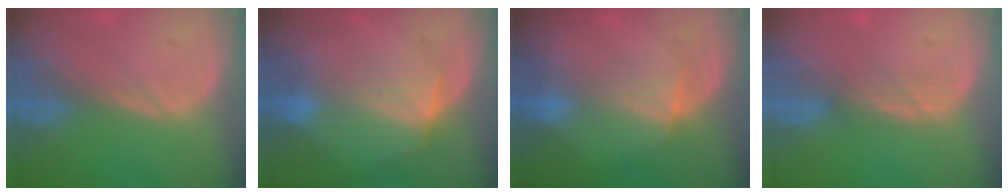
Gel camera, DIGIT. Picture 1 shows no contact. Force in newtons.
{"total": 7.2, "press": 6.7, "slide": 2.6}
{"total": 4.6, "press": 4.4, "slide": 1.1}
{"total": 2.2, "press": 2.2, "slide": 0.4}